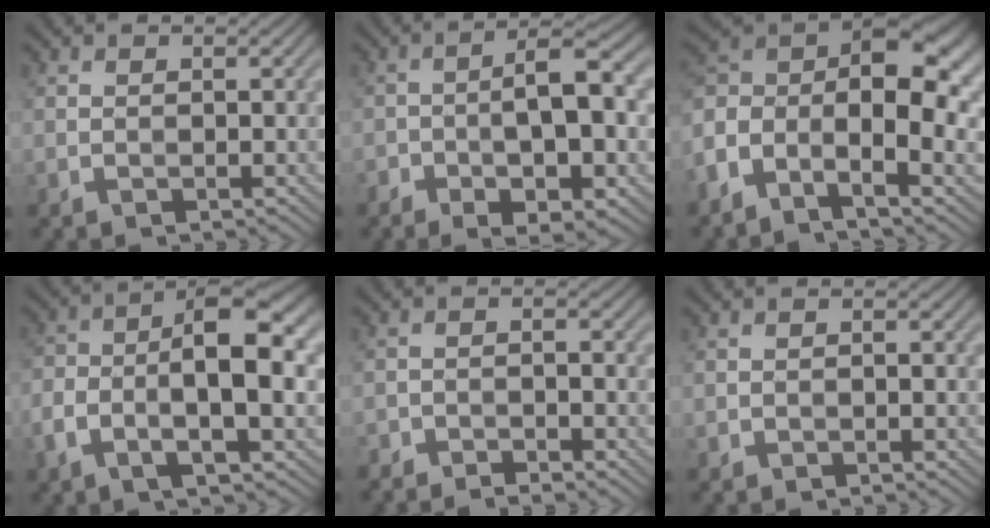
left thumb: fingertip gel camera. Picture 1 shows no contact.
{"total": 10.1, "force": [-3.2, 4.2, 8.6], "torque": [-0.125, 0.004, -0.048]}
{"total": 14.3, "force": [-3.4, 7.4, 11.7], "torque": [-0.242, 0.001, -0.069]}
{"total": 10.7, "force": [-3.0, 4.3, 9.3], "torque": [-0.168, 0.003, -0.058]}
{"total": 2.8, "force": [-2.5, 0.6, 1.0], "torque": [-0.019, -0.001, -0.050]}
{"total": 0.6, "force": [-0.4, 0.4, 0.3], "torque": [-0.003, 0.000, -0.007]}